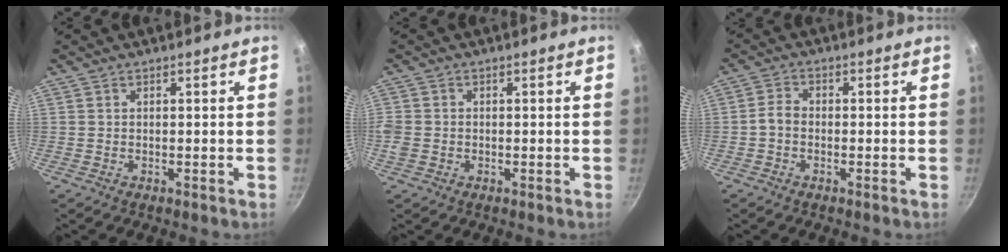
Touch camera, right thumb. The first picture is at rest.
{"total": 3.1, "force": [-0.6, 2.6, 1.6], "torque": [-0.040, 0.003, -0.011]}
{"total": 2.9, "force": [-0.8, 2.0, 1.9], "torque": [-0.033, 0.012, -0.023]}